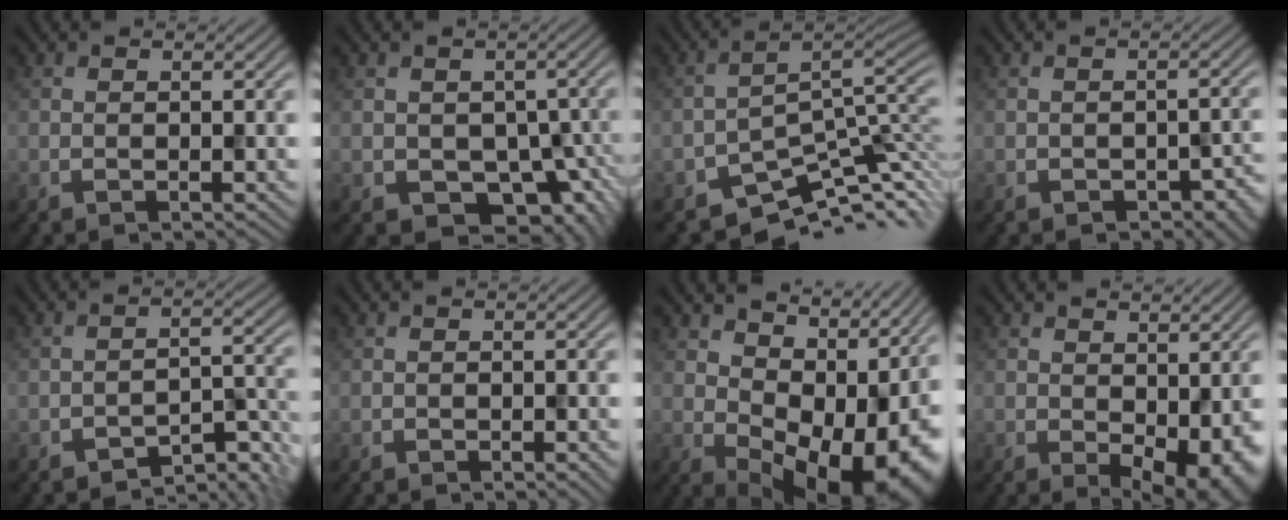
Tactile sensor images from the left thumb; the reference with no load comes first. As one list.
[{"total": 5.7, "force": [-2.4, 4.4, 2.9], "torque": [-0.047, -0.032, -0.020]}, {"total": 7.4, "force": [-5.6, 2.7, 3.9], "torque": [-0.044, -0.012, -0.094]}, {"total": 3.0, "force": [-2.1, 1.2, 1.8], "torque": [-0.015, -0.006, -0.009]}, {"total": 4.9, "force": [-4.8, 0.3, 1.0], "torque": [-0.009, 0.013, -0.065]}, {"total": 0.7, "force": [-0.4, 0.1, 0.5], "torque": [-0.005, 0.000, -0.006]}, {"total": 13.5, "force": [2.9, 8.8, 9.9], "torque": [-0.098, -0.008, 0.087]}, {"total": 5.1, "force": [-0.6, 2.6, 4.3], "torque": [-0.063, -0.018, 0.017]}]